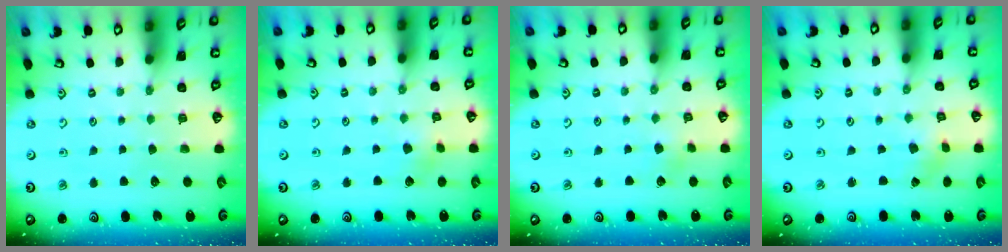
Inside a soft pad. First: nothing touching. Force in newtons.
{"total": 2.7, "press": 2.6, "slide": 0.5}
{"total": 1.8, "press": 1.7, "slide": 0.2}
{"total": 0.8, "press": 0.8, "slide": 0.1}